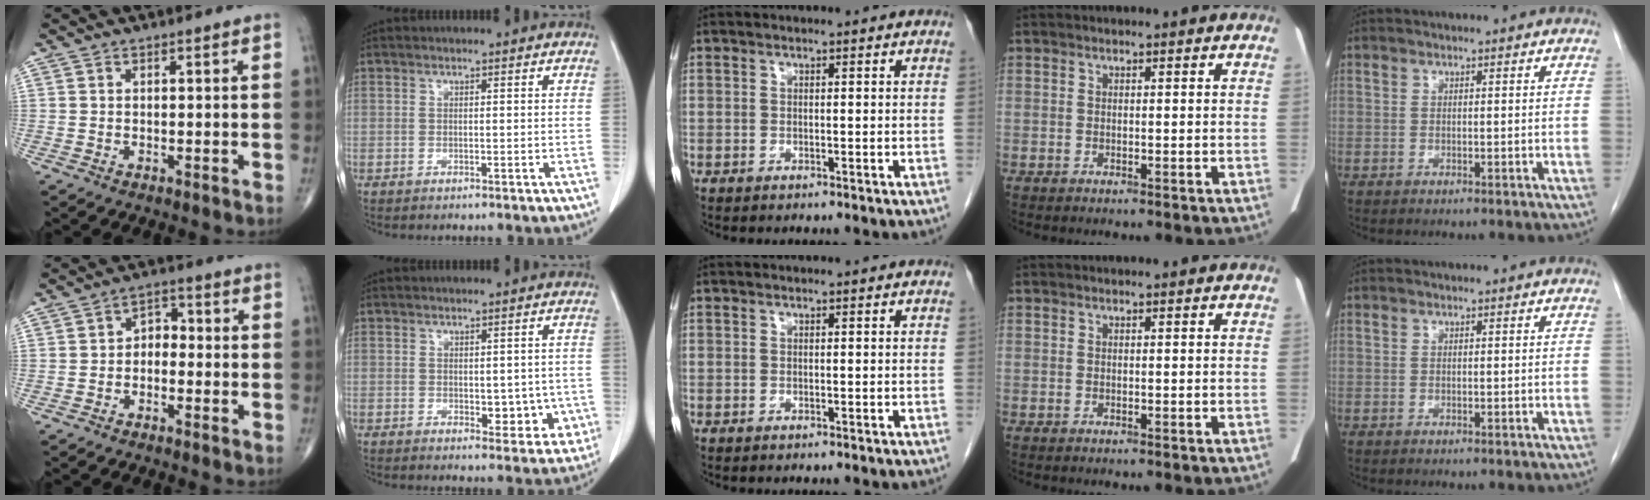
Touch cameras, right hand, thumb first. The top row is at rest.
{"thumb": {"total": 3.8, "force": [-1.0, 2.7, 2.4], "torque": [-0.020, 0.024, -0.029]}, "index": {"total": 5.0, "force": [-0.8, 3.1, 3.8], "torque": [-0.027, 0.001, -0.002]}}